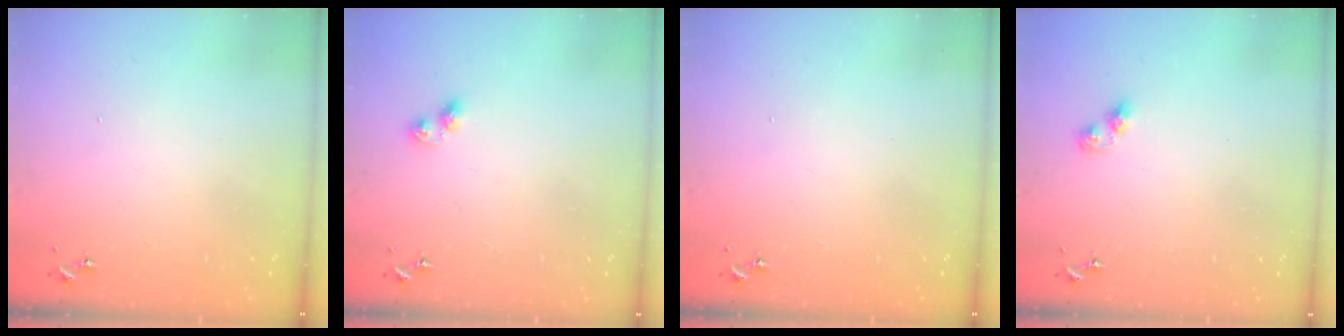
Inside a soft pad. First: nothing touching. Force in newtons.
{"total": 4.4, "press": 4.3, "slide": 0.4}
{"total": 0.0}
{"total": 5.8, "press": 5.8, "slide": 0.7}